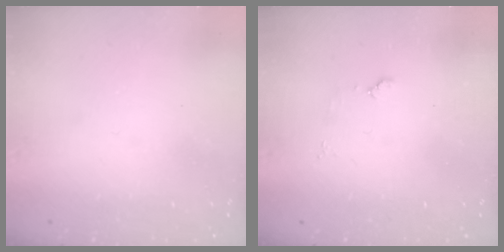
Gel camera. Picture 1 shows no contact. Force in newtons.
{"total": 4.2, "press": 4.2, "slide": 0.5}